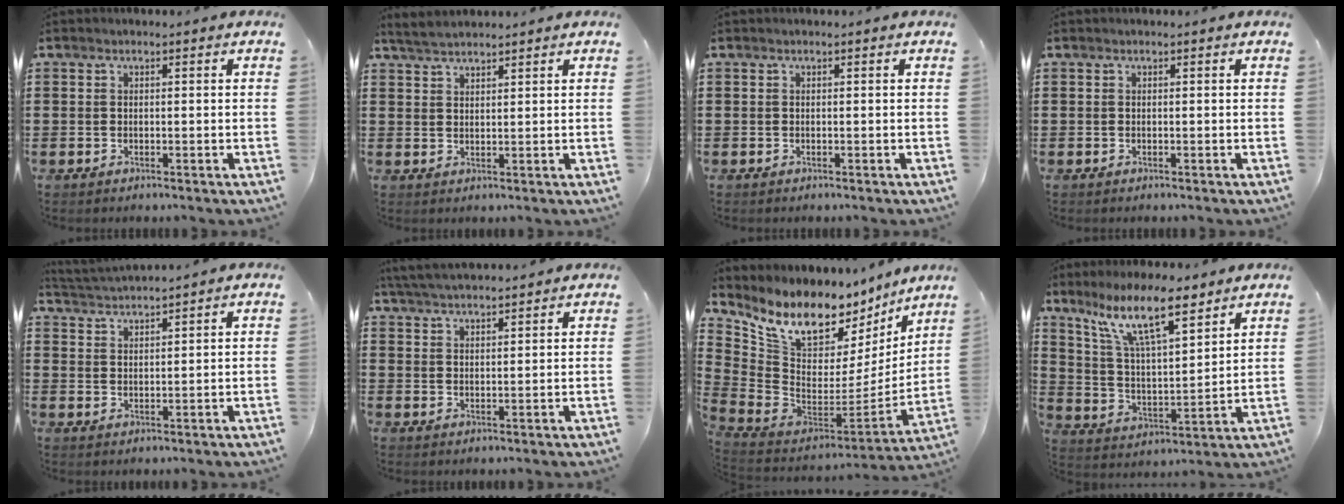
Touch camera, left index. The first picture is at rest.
{"total": 2.7, "force": [2.6, 0.3, 0.6], "torque": [-0.019, 0.002, 0.050]}
{"total": 0.0}
{"total": 0.0}
{"total": 2.5, "force": [2.5, -0.4, -0.1], "torque": [-0.008, -0.010, 0.046]}
{"total": 4.0, "force": [3.9, 0.1, 0.9], "torque": [-0.028, -0.009, 0.072]}
{"total": 11.0, "force": [8.1, 5.0, 5.5], "torque": [-0.134, -0.068, 0.143]}
{"total": 11.9, "force": [8.7, 2.6, 7.6], "torque": [-0.170, -0.027, 0.155]}